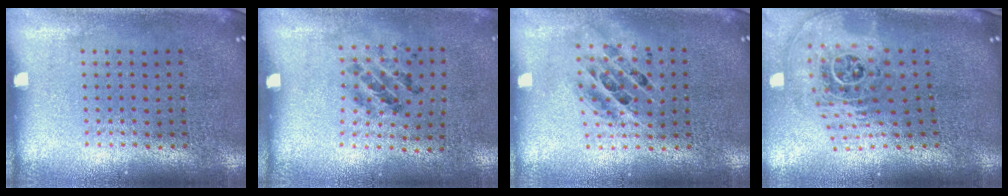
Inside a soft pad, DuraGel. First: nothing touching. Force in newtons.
{"total": 1.4, "press": 0.7, "slide": 1.2}
{"total": 1.4, "press": 1.3, "slide": 0.7}
{"total": 2.6, "press": 1.8, "slide": 1.9}